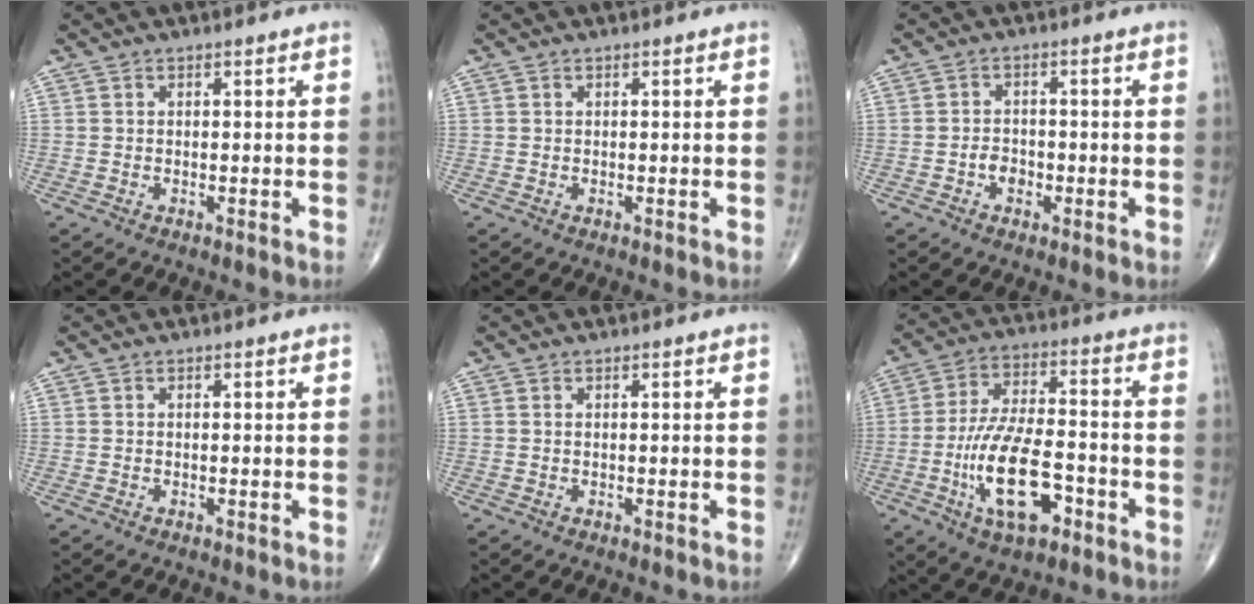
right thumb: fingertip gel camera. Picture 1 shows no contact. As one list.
[{"total": 0.0}, {"total": 2.9, "force": [-1.1, 2.1, 1.6], "torque": [-0.014, 0.008, -0.022]}, {"total": 0.0}, {"total": 0.0}, {"total": 15.2, "force": [-5.4, 6.4, 12.7], "torque": [-0.234, 0.027, -0.092]}]